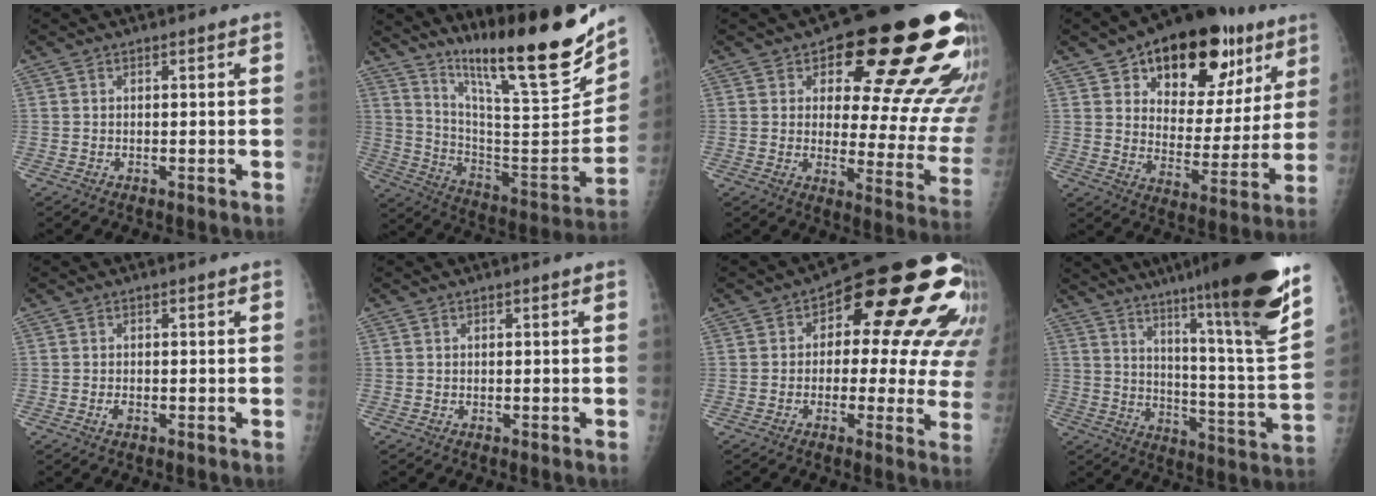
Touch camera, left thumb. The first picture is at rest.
{"total": 25.7, "force": [19.0, 3.1, 17.0], "torque": [-0.244, -0.106, 0.313]}
{"total": 23.7, "force": [12.4, 9.5, 17.8], "torque": [-0.178, -0.051, 0.160]}
{"total": 24.6, "force": [13.0, 13.6, 15.8], "torque": [-0.182, -0.024, 0.199]}
{"total": 1.1, "force": [-0.4, 0.6, 0.8], "torque": [-0.016, -0.001, -0.007]}
{"total": 0.0}
{"total": 22.5, "force": [7.4, 11.2, 18.0], "torque": [-0.170, 0.017, 0.084]}
{"total": 26.6, "force": [18.3, 0.9, 19.3], "torque": [-0.272, -0.106, 0.270]}